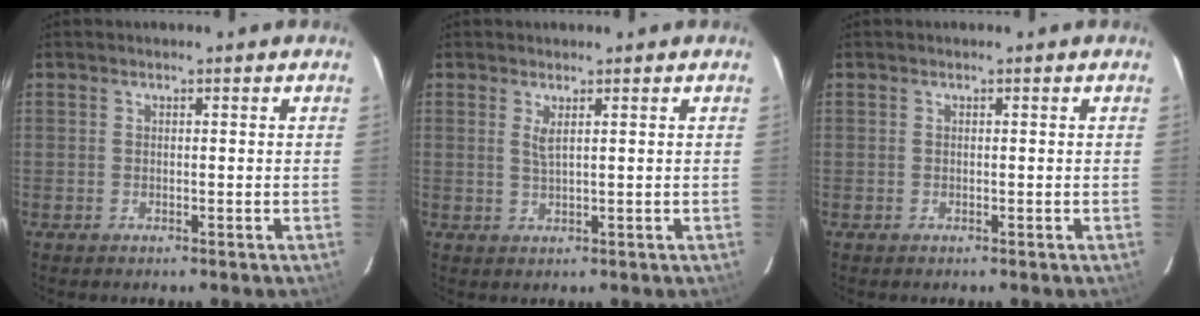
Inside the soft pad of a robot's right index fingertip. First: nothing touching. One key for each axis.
{"total": 1.8, "fx": 0.8, "fy": 0.1, "fz": 1.6, "tx": -0.030, "ty": -0.002, "tz": 0.014}
{"total": 0.0}